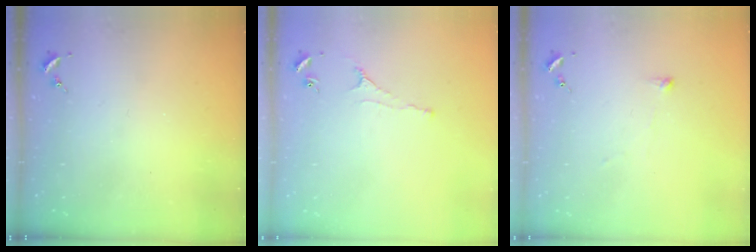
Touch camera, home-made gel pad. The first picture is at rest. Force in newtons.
{"total": 2.2, "press": 2.1, "slide": 0.4}
{"total": 2.8, "press": 2.7, "slide": 0.5}